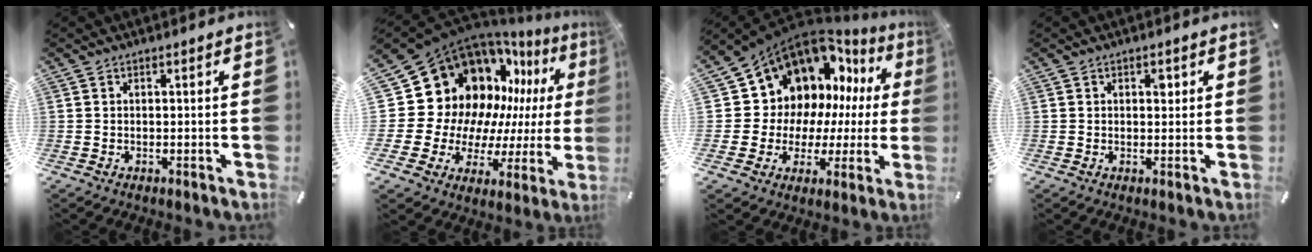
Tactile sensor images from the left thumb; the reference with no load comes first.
{"total": 18.9, "force": [8.8, 14.8, 7.7], "torque": [-0.119, -0.112, 0.203]}
{"total": 14.8, "force": [7.6, 11.3, 5.6], "torque": [-0.091, -0.084, 0.151]}
{"total": 1.8, "force": [0.7, 1.2, 1.2], "torque": [-0.010, -0.001, 0.007]}